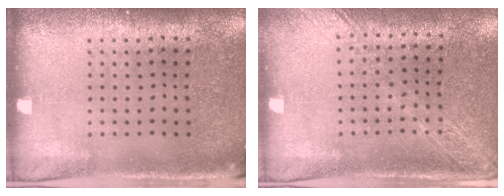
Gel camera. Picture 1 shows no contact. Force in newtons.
{"total": 1.9, "press": 1.7, "slide": 1.0}